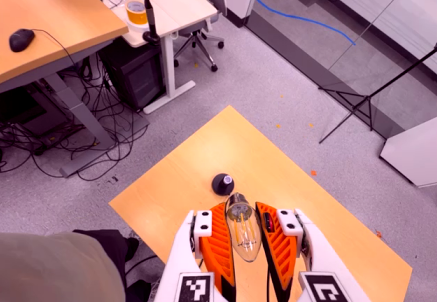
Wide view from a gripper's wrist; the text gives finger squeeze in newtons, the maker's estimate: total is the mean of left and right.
{"total": 19.7, "left": 21.2, "right": 18.1}